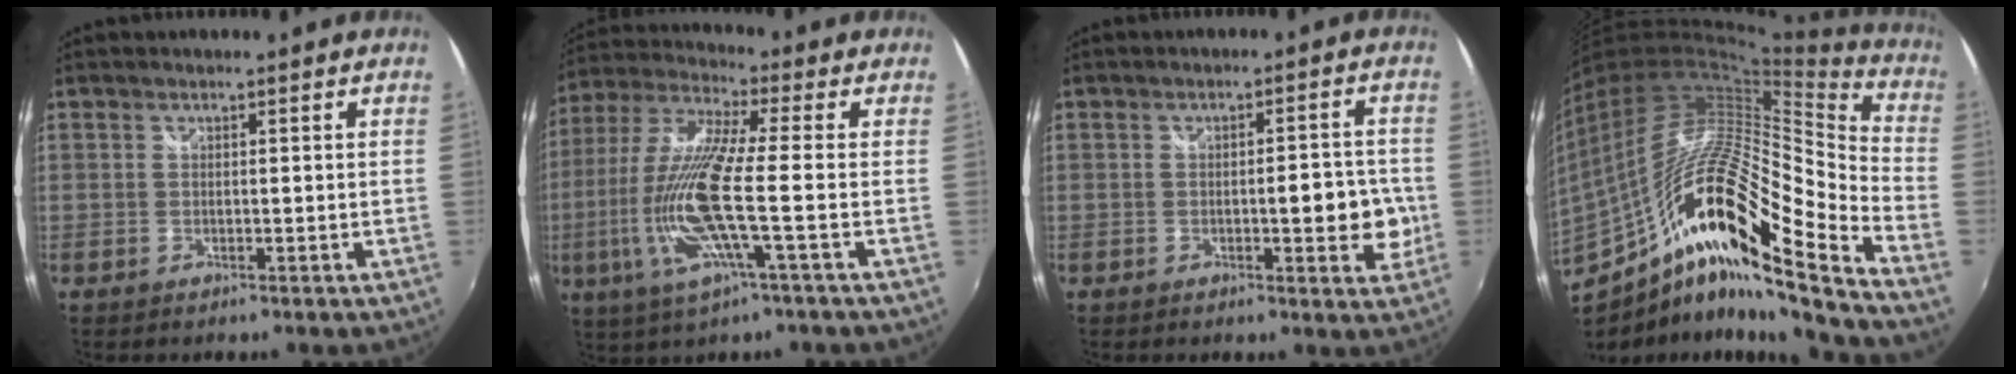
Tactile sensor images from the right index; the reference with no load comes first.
{"total": 16.3, "force": [-4.1, 1.3, 15.7], "torque": [-0.314, -0.016, -0.079]}
{"total": 6.3, "force": [-1.1, 2.1, 5.8], "torque": [-0.082, 0.002, -0.005]}
{"total": 23.0, "force": [-7.2, 4.9, 21.3], "torque": [-0.349, -0.036, -0.146]}